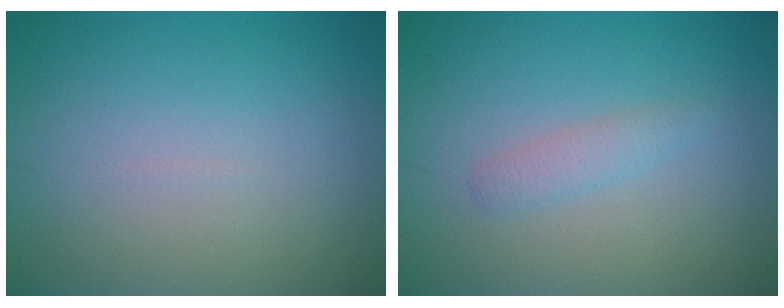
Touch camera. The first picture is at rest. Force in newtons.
{"total": 1.4, "press": 1.4, "slide": 0.1}